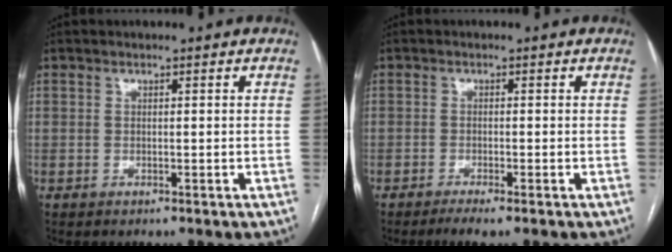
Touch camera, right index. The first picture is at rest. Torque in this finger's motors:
{"motor_torque": [0.05, -0.03, -0.02, 0.02]}